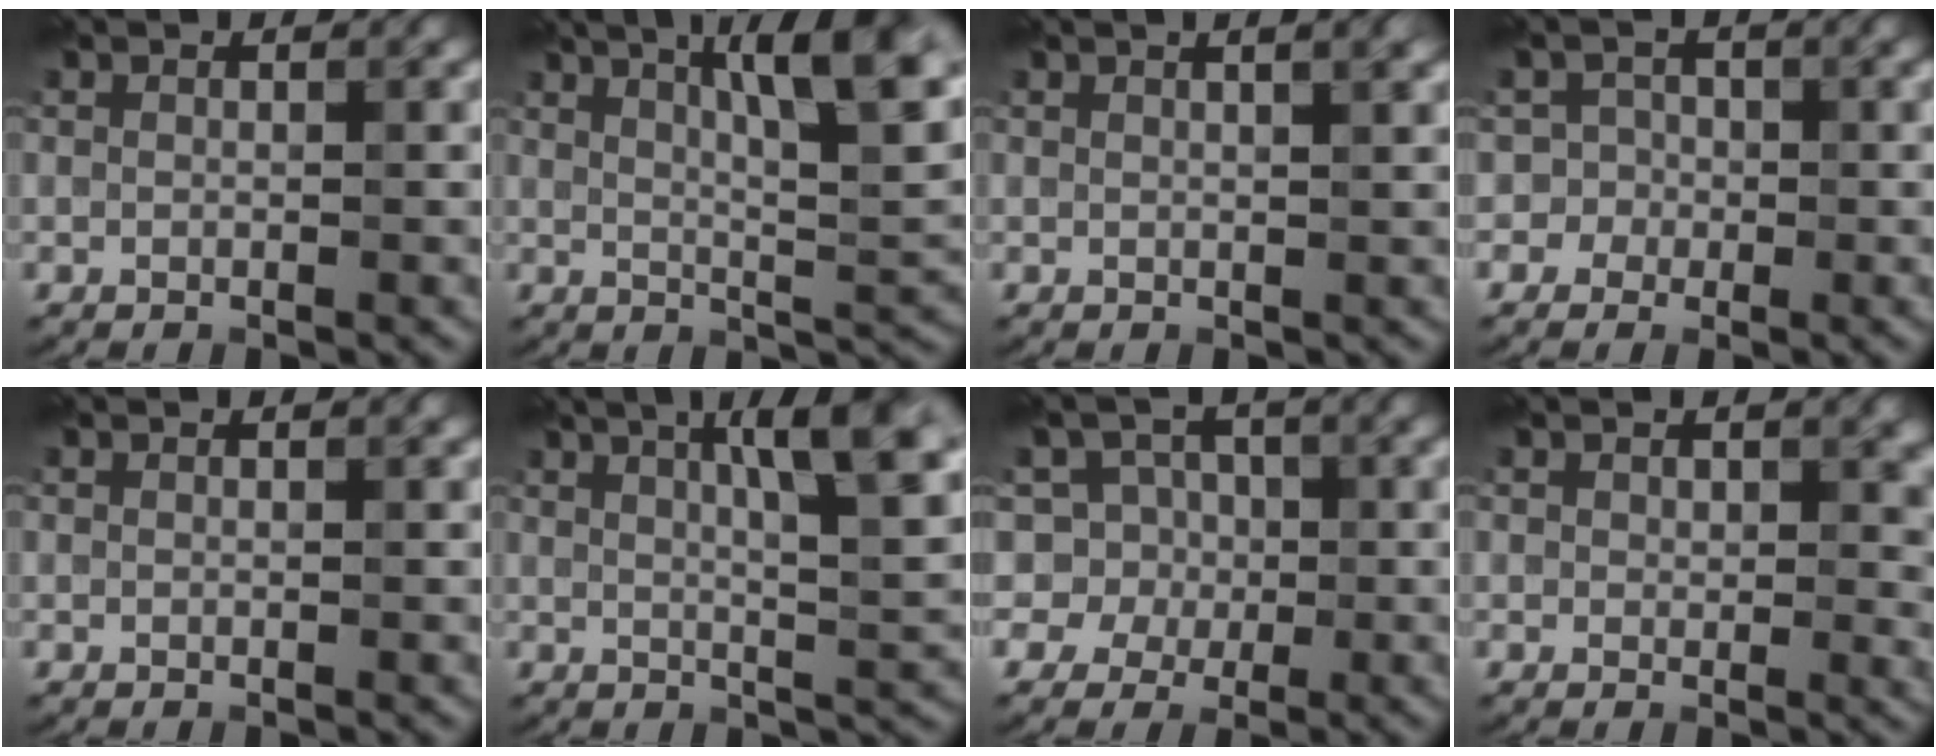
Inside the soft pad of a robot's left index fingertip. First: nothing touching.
{"total": 11.3, "force": [5.1, 2.8, 9.7], "torque": [-0.123, 0.018, 0.078]}
{"total": 3.5, "force": [1.8, 1.4, 2.6], "torque": [-0.008, 0.011, 0.001]}
{"total": 2.7, "force": [-1.2, 2.4, -0.2], "torque": [0.038, 0.012, -0.026]}
{"total": 0.0}
{"total": 10.4, "force": [4.3, 2.8, 9.0], "torque": [-0.106, 0.023, 0.061]}
{"total": 6.4, "force": [1.3, 6.0, 1.9], "torque": [-0.009, 0.035, -0.008]}
{"total": 2.7, "force": [1.1, 1.8, 1.7], "torque": [-0.021, -0.008, 0.017]}